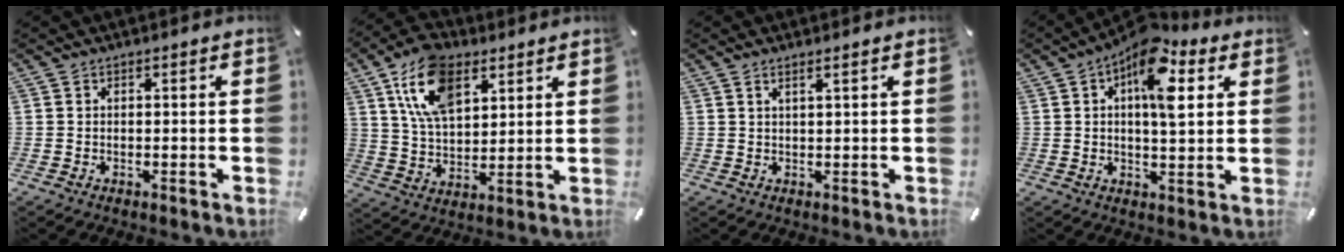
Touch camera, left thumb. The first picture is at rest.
{"total": 14.9, "force": [7.5, 8.4, 9.8], "torque": [-0.208, -0.013, 0.136]}
{"total": 1.7, "force": [1.2, -0.1, 1.2], "torque": [-0.024, -0.003, 0.020]}
{"total": 13.2, "force": [5.6, 5.6, 10.6], "torque": [-0.160, -0.024, 0.092]}